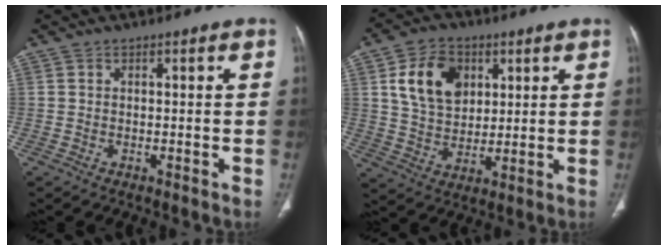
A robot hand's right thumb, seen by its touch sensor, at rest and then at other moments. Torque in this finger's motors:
{"motor_torque": [-0.83, 0.89, 0.25, -0.24, 0.07]}